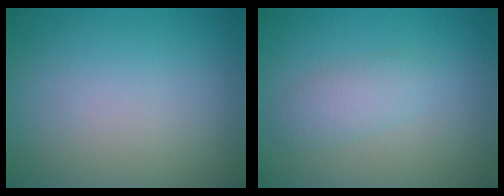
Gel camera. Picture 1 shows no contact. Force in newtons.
{"total": 2.2, "press": 2.2, "slide": 0.2}